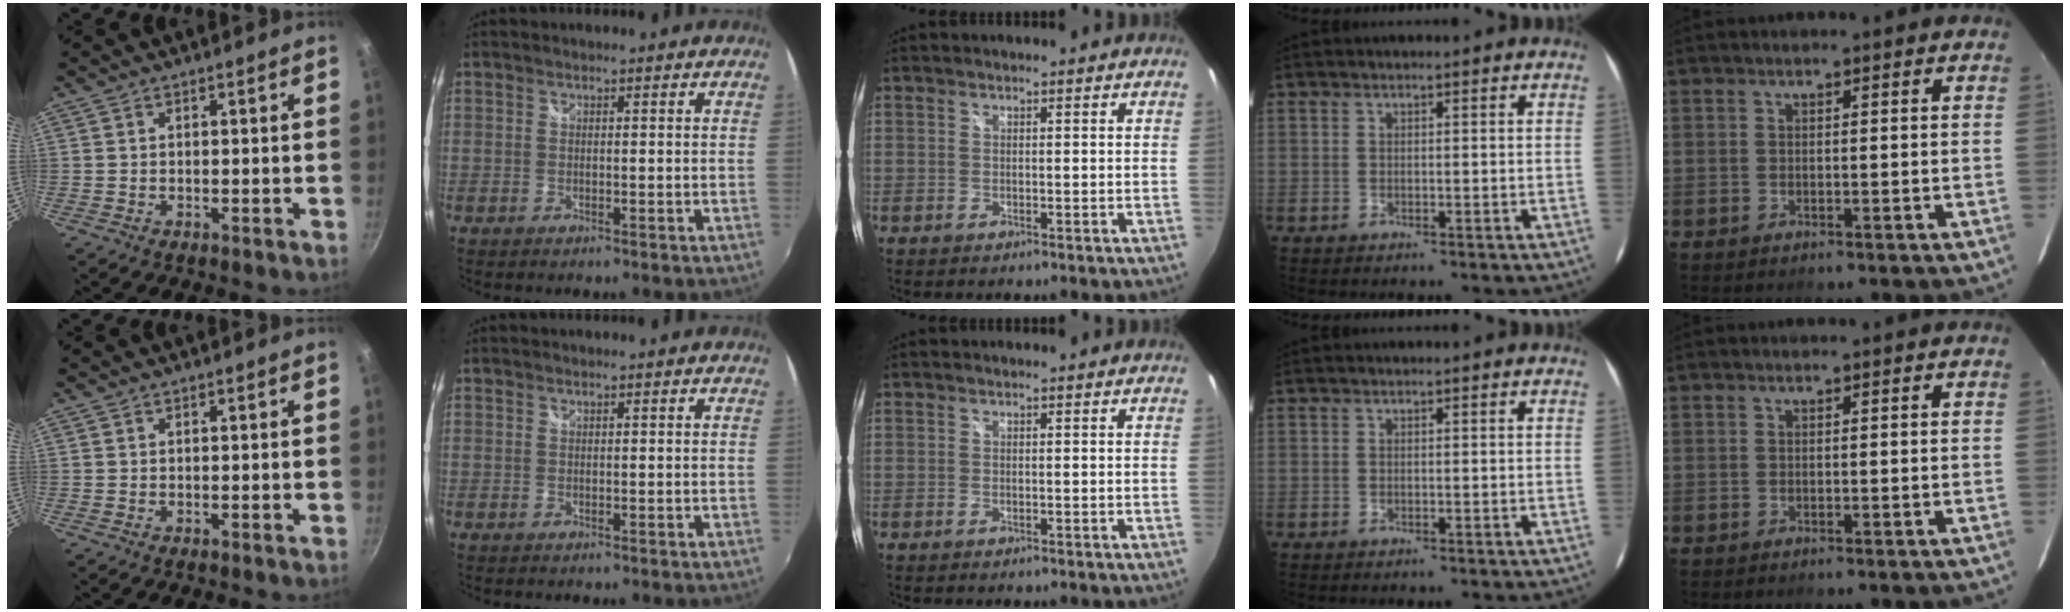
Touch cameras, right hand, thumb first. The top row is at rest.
{}